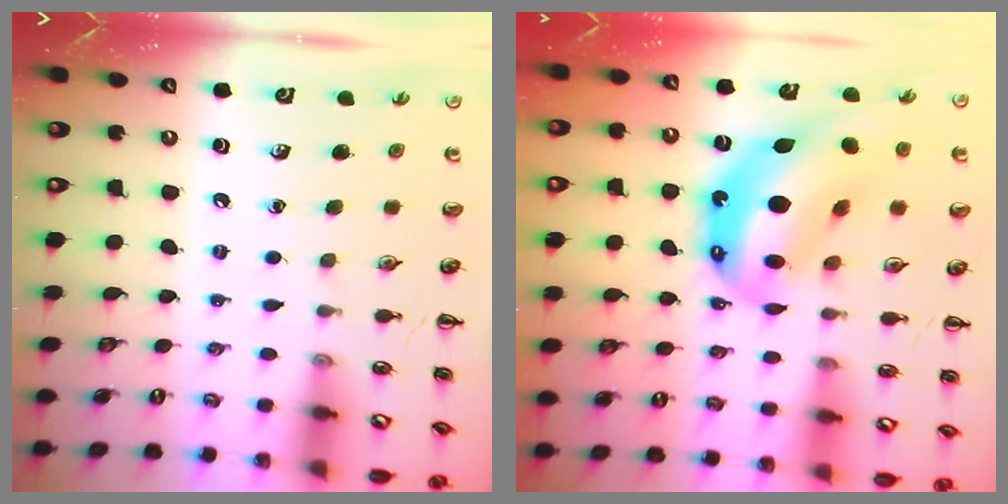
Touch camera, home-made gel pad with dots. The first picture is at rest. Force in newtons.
{"total": 15.6, "press": 15.0, "slide": 4.4}